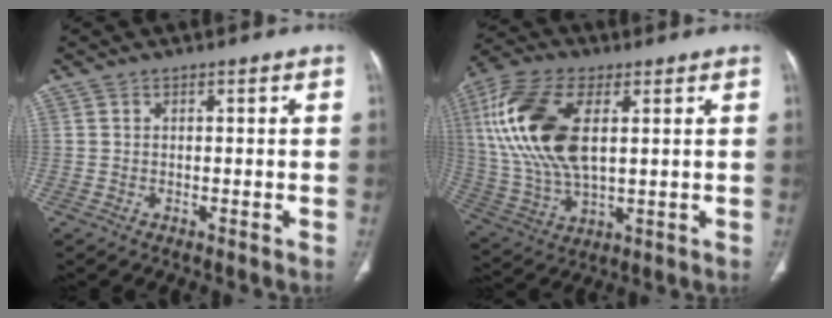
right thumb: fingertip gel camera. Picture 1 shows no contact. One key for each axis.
{"total": 19.5, "fx": 4.4, "fy": 9.9, "fz": 16.2, "tx": -0.350, "ty": -0.002, "tz": 0.085}